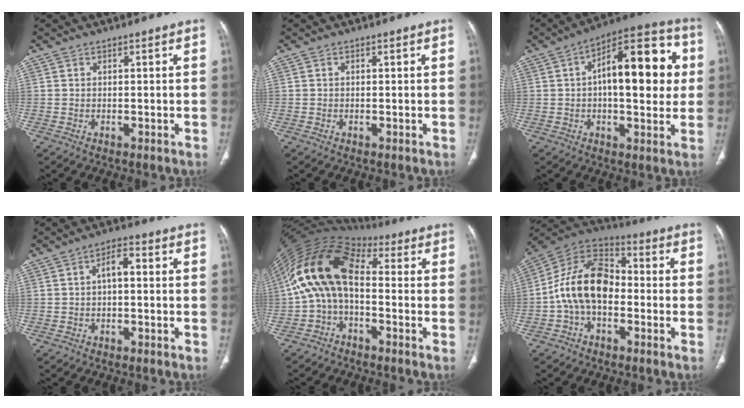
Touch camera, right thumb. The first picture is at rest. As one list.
[{"total": 0.0}, {"total": 19.5, "force": [2.8, 8.5, 17.3], "torque": [-0.212, 0.030, 0.032]}, {"total": 4.1, "force": [0.3, 2.0, 3.6], "torque": [-0.052, 0.018, -0.002]}, {"total": 14.5, "force": [-0.2, 8.4, 11.8], "torque": [-0.220, 0.052, -0.018]}, {"total": 14.7, "force": [-2.3, 9.5, 10.9], "torque": [-0.185, 0.044, -0.053]}]